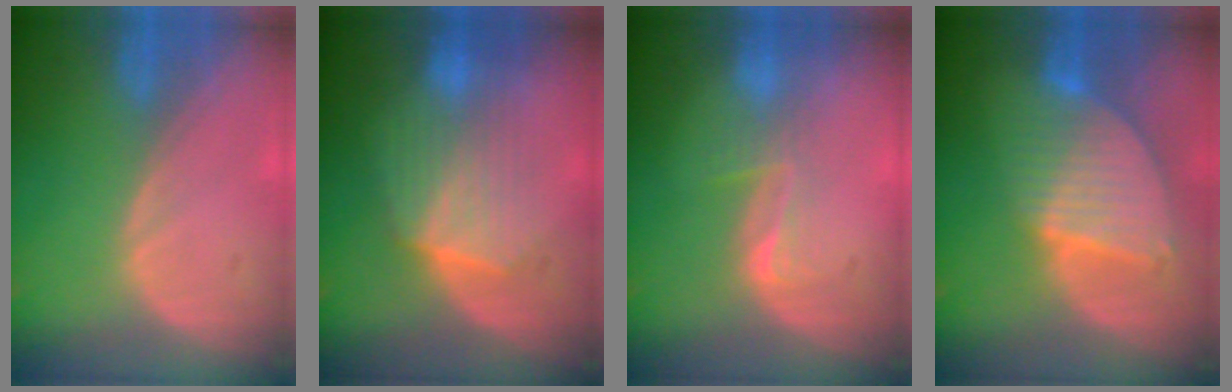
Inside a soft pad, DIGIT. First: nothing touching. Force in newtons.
{"total": 7.0, "press": 6.9, "slide": 1.2}
{"total": 3.0, "press": 2.7, "slide": 1.5}
{"total": 8.4, "press": 7.4, "slide": 4.1}